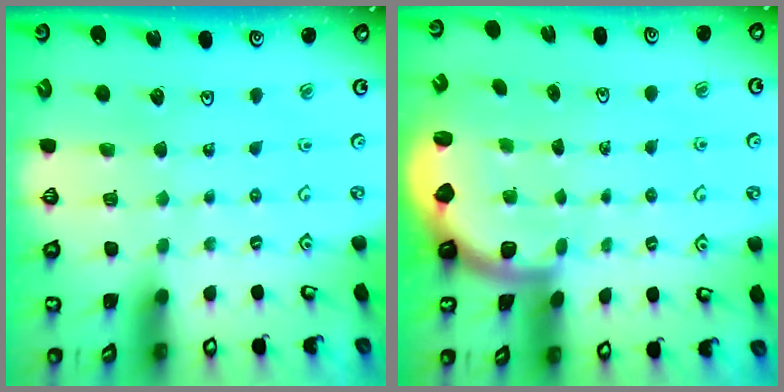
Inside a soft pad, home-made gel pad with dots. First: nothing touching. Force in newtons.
{"total": 2.0, "press": 2.0, "slide": 0.5}